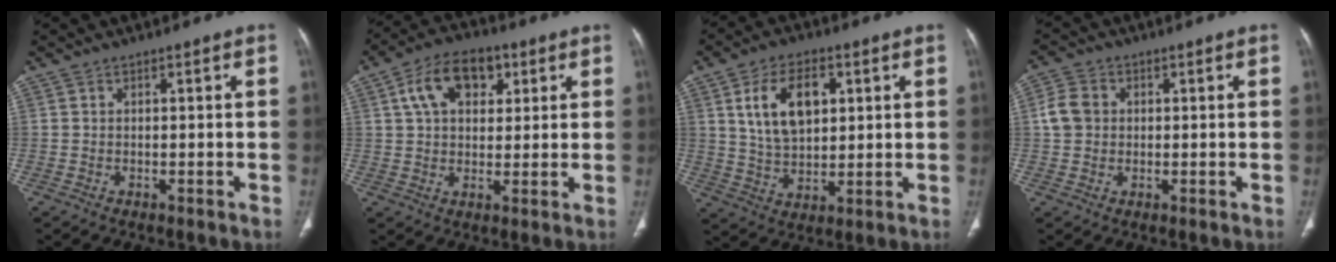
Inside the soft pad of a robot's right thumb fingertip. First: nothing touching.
{"total": 11.7, "force": [4.3, 7.4, 7.9], "torque": [-0.108, 0.006, 0.065]}
{"total": 12.1, "force": [3.8, 7.4, 8.8], "torque": [-0.132, -0.009, 0.074]}
{"total": 5.0, "force": [0.5, 4.2, 2.6], "torque": [-0.044, 0.009, 0.005]}